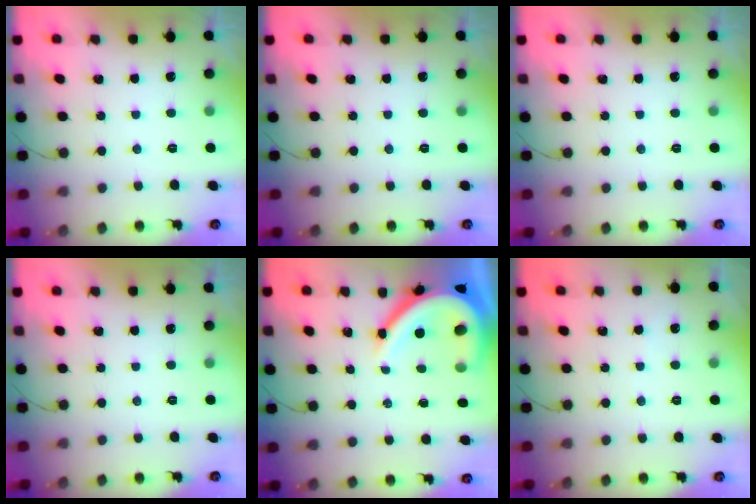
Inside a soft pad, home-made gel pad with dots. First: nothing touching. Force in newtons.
{"total": 0.0}
{"total": 0.0}
{"total": 0.0}
{"total": 14.8, "press": 14.8, "slide": 1.6}
{"total": 1.9, "press": 1.9, "slide": 0.2}